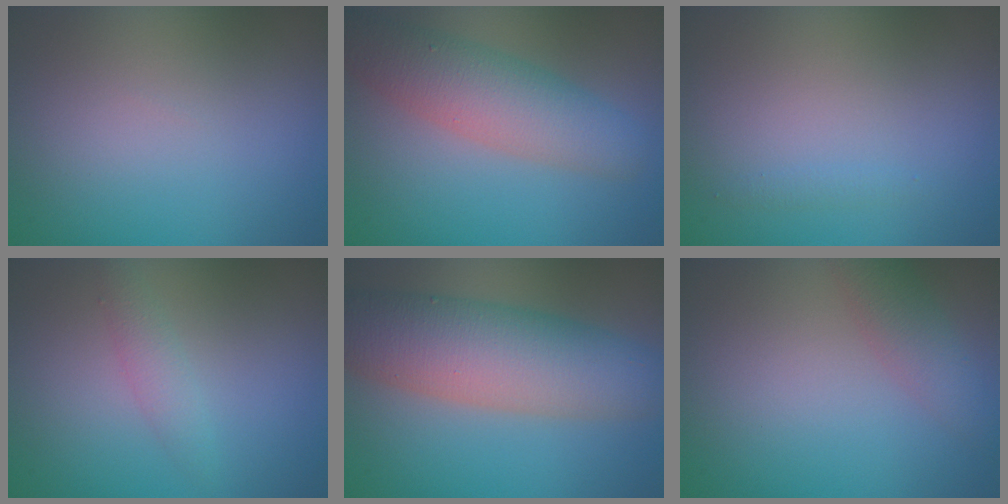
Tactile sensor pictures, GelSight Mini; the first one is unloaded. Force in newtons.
{"total": 5.5, "press": 5.5, "slide": 0.2}
{"total": 0.5, "press": 0.5, "slide": 0.0}
{"total": 1.6, "press": 1.6, "slide": 0.0}
{"total": 8.4, "press": 8.4, "slide": 0.3}
{"total": 2.5, "press": 2.5, "slide": 0.1}